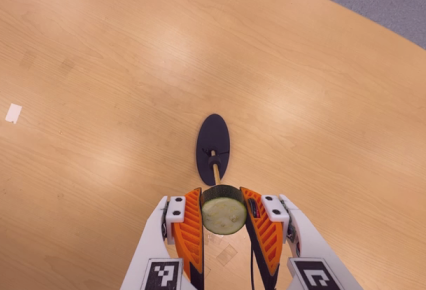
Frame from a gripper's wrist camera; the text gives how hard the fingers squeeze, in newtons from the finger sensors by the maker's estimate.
{"total": 11.6, "left": 11.4, "right": 11.7}